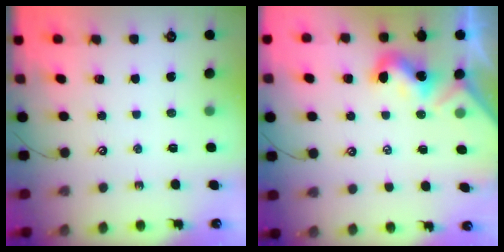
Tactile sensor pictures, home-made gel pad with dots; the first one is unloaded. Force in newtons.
{"total": 1.6, "press": 1.6, "slide": 0.3}